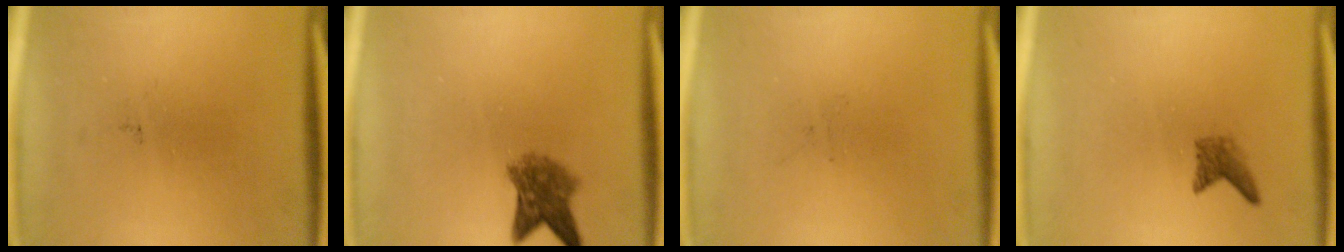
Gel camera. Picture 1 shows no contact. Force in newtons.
{"total": 4.9}
{"total": 0.0}
{"total": 1.7}